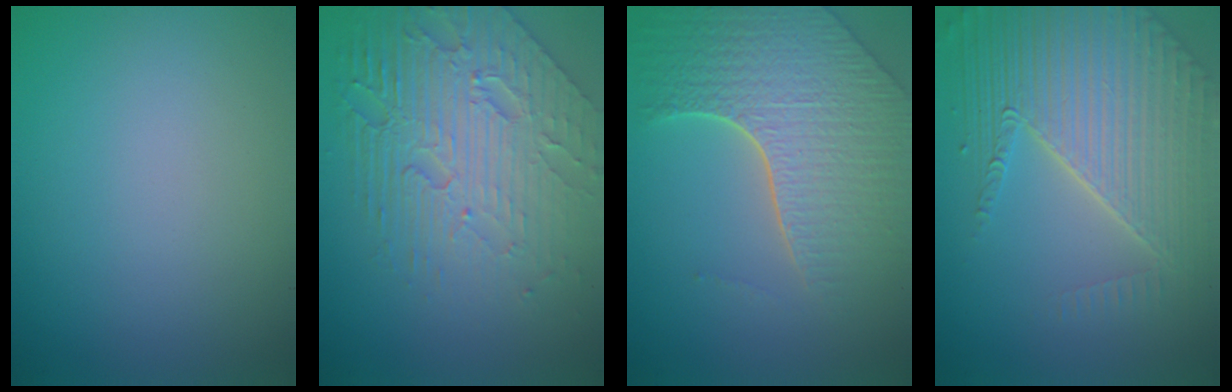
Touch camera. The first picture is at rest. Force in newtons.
{"total": 8.4, "press": 5.6, "slide": 6.2}
{"total": 8.2, "press": 5.9, "slide": 5.8}
{"total": 7.7, "press": 5.8, "slide": 5.2}